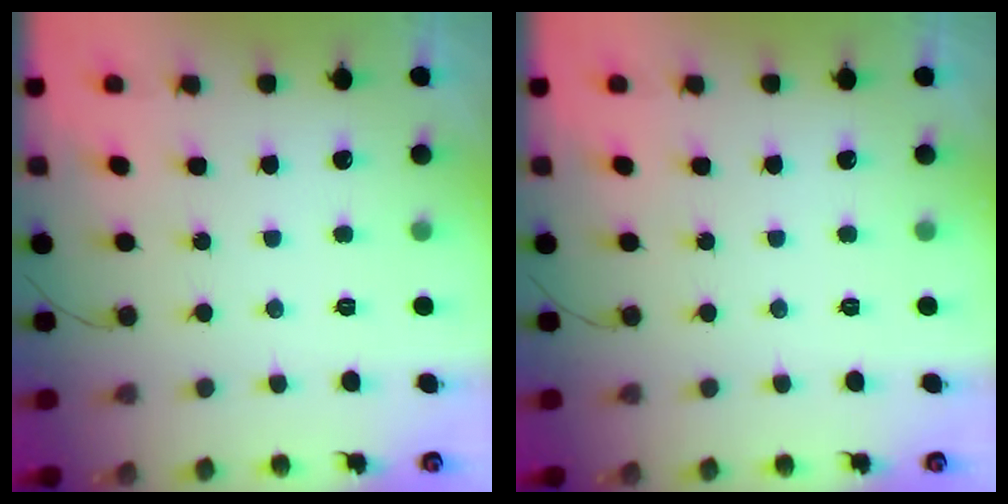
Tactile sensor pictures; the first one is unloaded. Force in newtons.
{"total": 0.0}